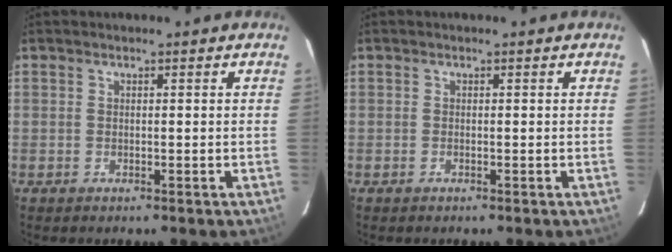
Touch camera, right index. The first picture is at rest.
{"total": 0.0}